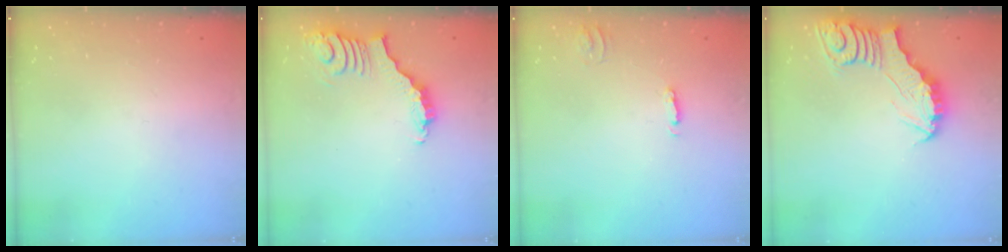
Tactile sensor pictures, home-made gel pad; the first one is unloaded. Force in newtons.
{"total": 3.7, "press": 3.7, "slide": 0.6}
{"total": 2.5, "press": 2.5, "slide": 0.2}
{"total": 3.2, "press": 3.2, "slide": 0.3}